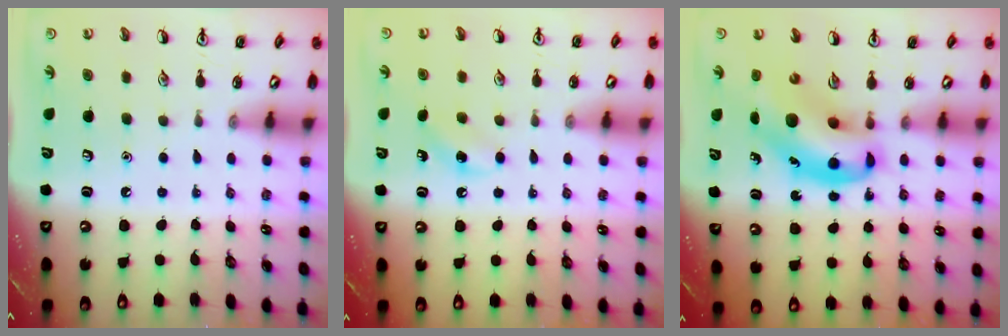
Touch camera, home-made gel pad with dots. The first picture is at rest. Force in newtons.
{"total": 6.3, "press": 6.0, "slide": 1.8}
{"total": 9.8, "press": 9.4, "slide": 2.7}